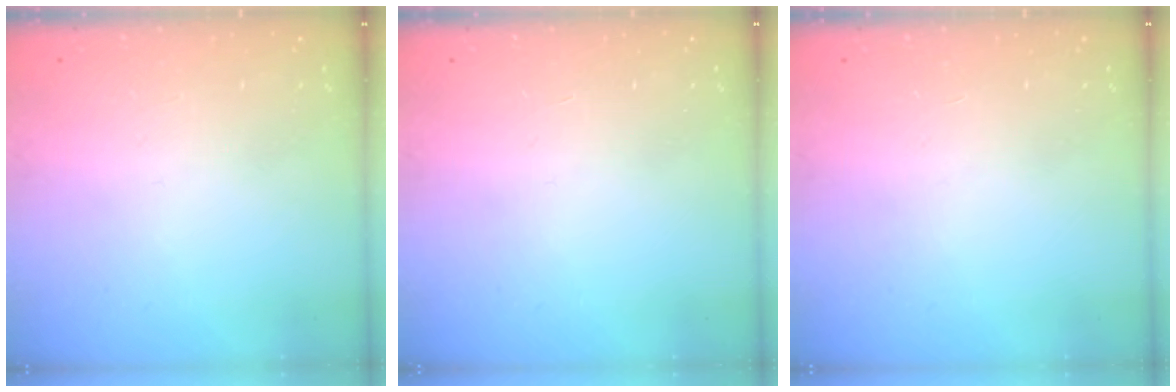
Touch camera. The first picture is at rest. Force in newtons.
{"total": 0.0}
{"total": 0.0}